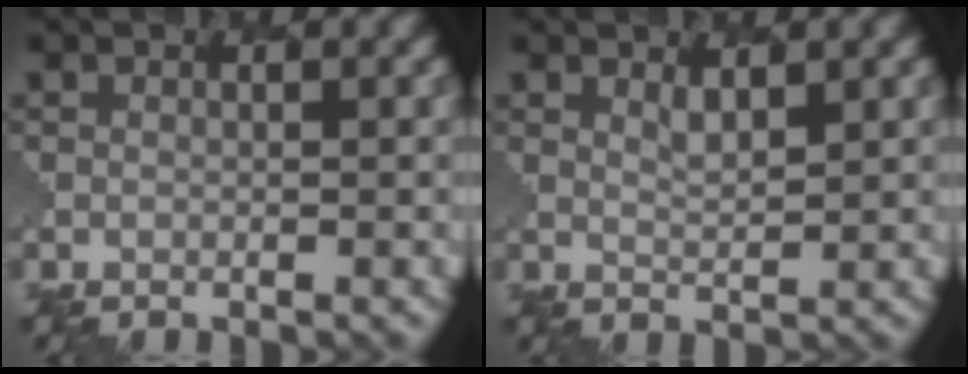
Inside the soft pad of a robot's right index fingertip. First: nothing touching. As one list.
[{"total": 1.4, "force": [1.2, 0.2, 0.6], "torque": [-0.013, -0.005, 0.022]}]